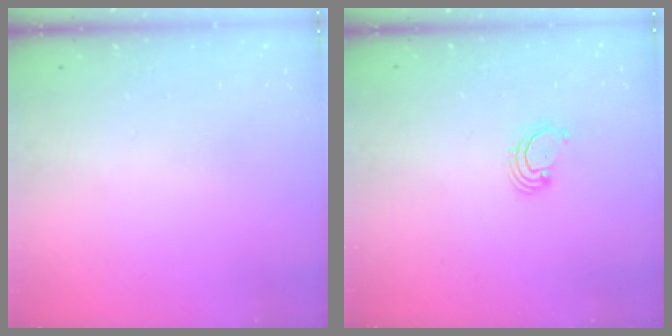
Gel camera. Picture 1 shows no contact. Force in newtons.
{"total": 2.6, "press": 2.6, "slide": 0.3}